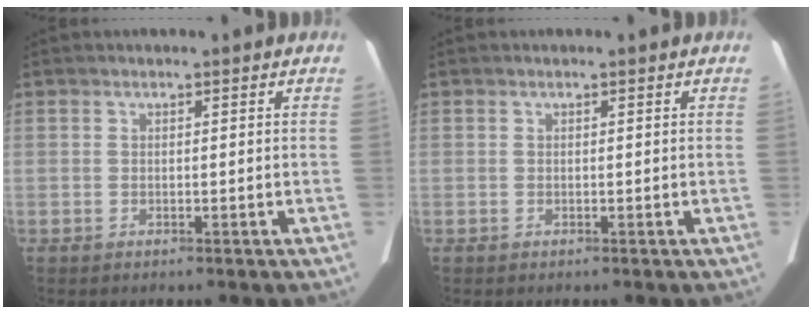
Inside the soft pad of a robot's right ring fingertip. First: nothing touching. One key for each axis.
{"total": 0.0}